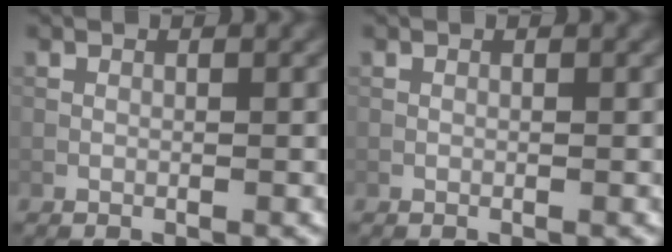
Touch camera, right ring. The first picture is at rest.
{"total": 0.0}